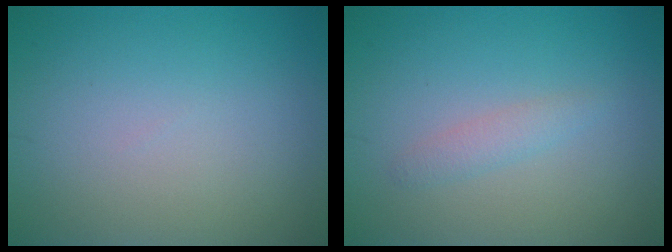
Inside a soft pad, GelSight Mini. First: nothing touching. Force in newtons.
{"total": 1.3, "press": 1.3, "slide": 0.0}